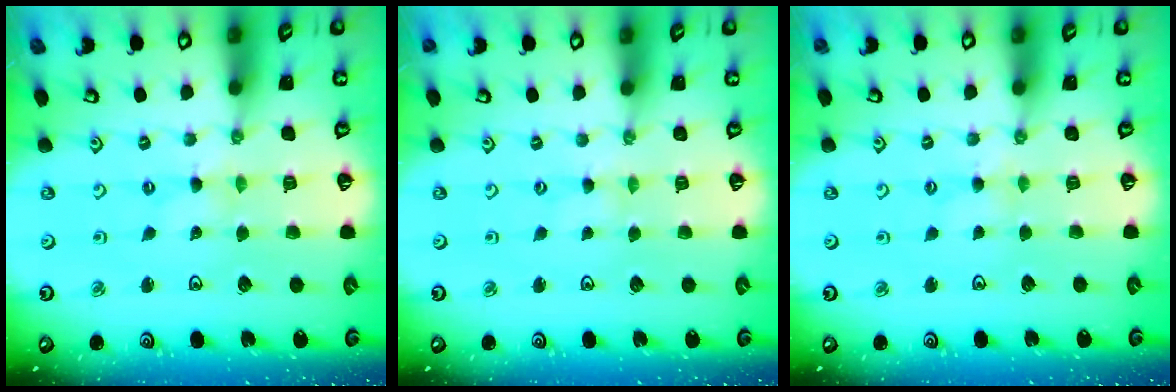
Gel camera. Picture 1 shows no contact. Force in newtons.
{"total": 0.0}
{"total": 1.7, "press": 1.7, "slide": 0.4}